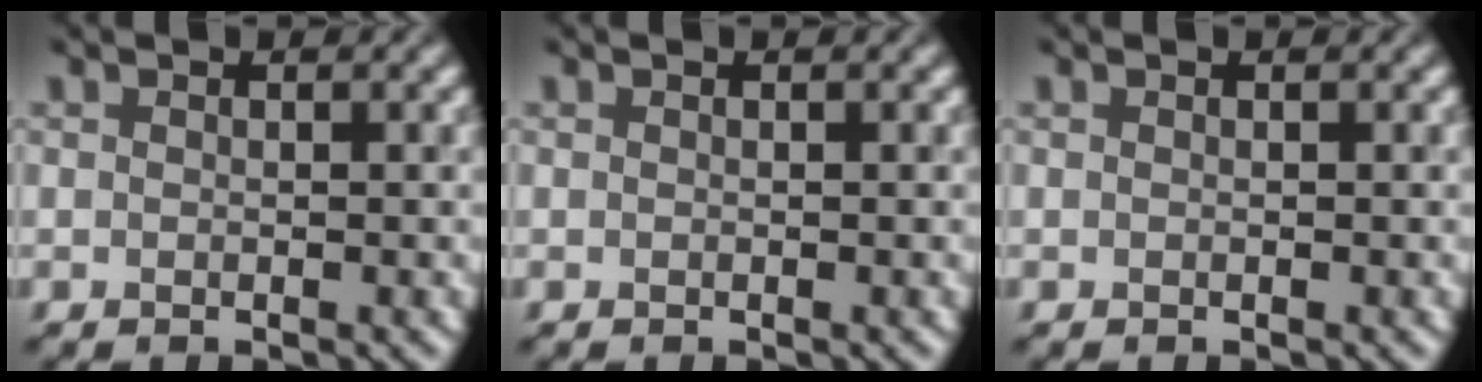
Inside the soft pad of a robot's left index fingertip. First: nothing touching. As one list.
[{"total": 0.0}, {"total": 0.0}]